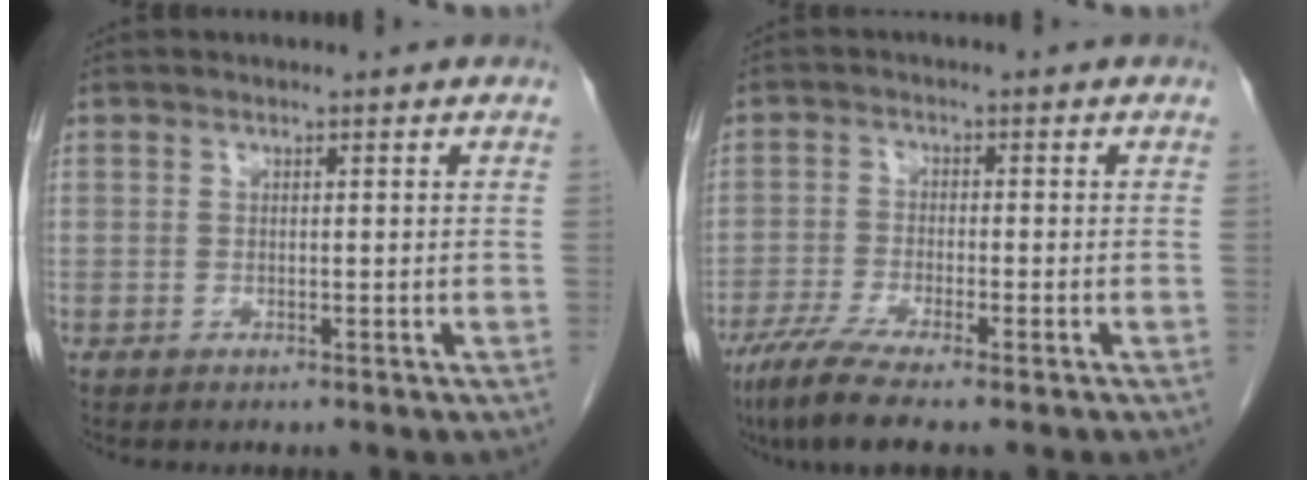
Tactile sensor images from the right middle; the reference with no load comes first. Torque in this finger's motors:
{"motor_torque": [-0.12, -0.06, 0.07, 0.03]}